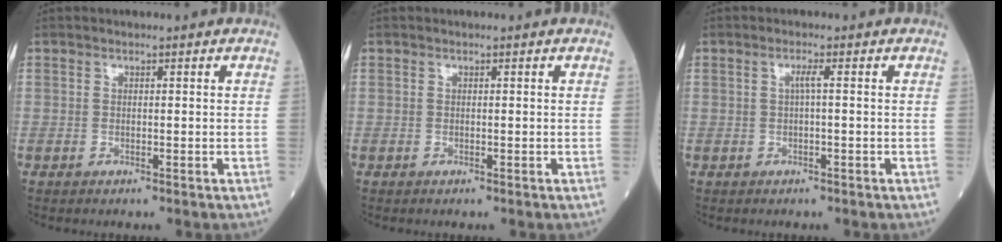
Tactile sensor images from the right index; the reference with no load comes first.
{"total": 0.0}
{"total": 1.2, "force": [0.0, -0.2, 1.2], "torque": [-0.023, 0.002, -0.001]}